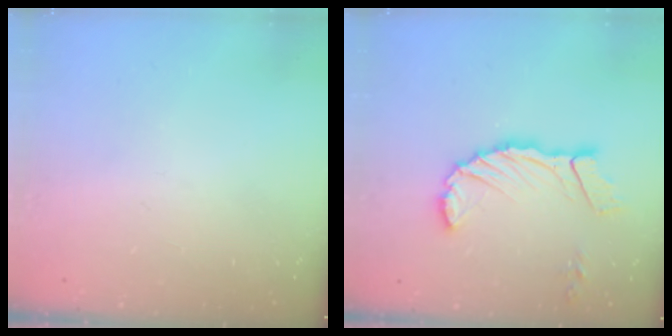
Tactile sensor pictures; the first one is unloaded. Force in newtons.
{"total": 12.3, "press": 12.1, "slide": 1.8}